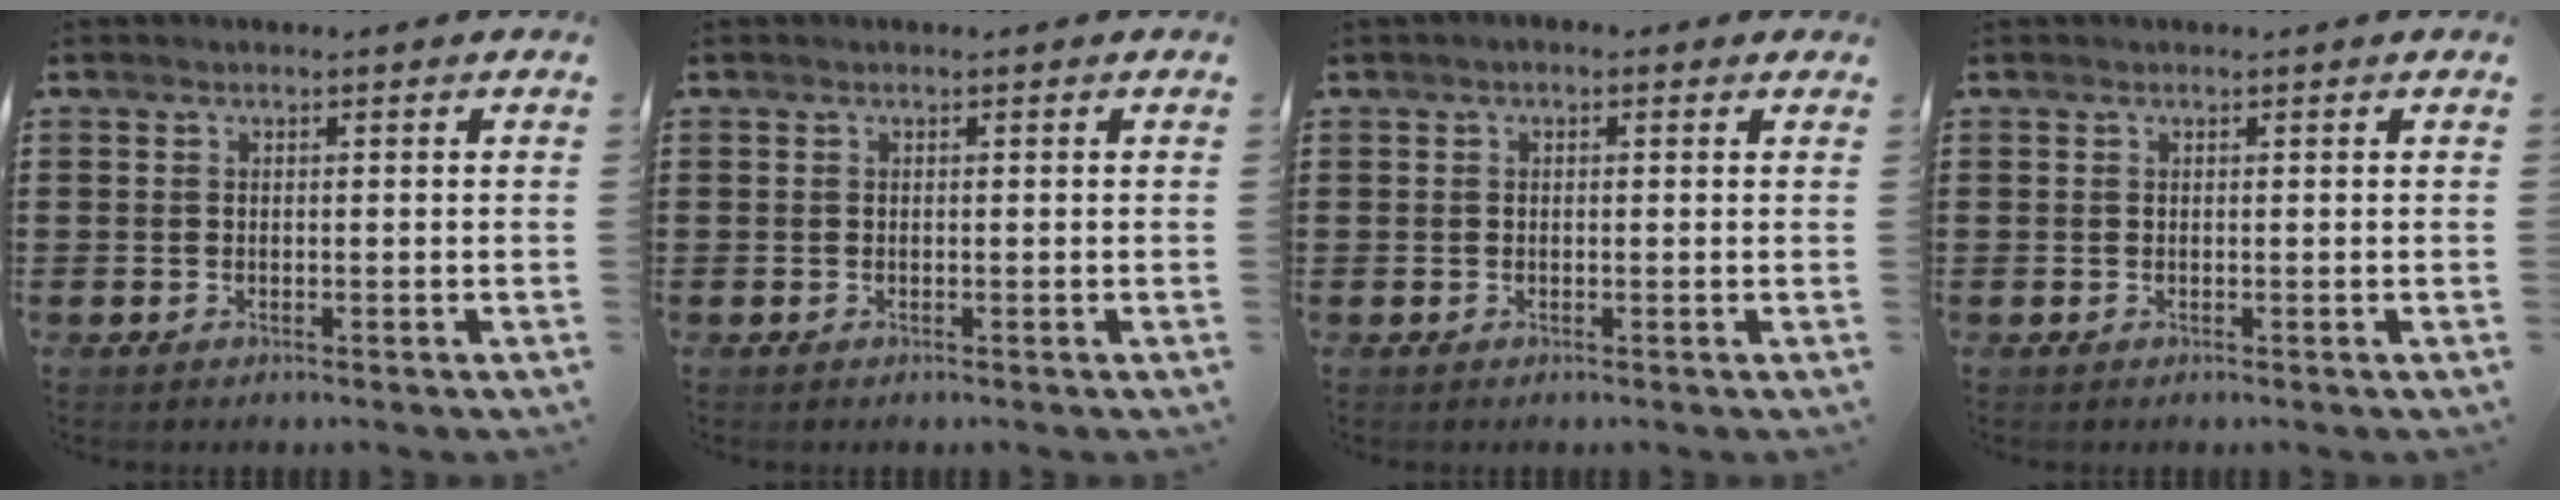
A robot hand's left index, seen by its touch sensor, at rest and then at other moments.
{"total": 0.0}
{"total": 0.9, "force": [0.1, 0.6, 0.7], "torque": [-0.014, 0.005, 0.000]}
{"total": 0.0}